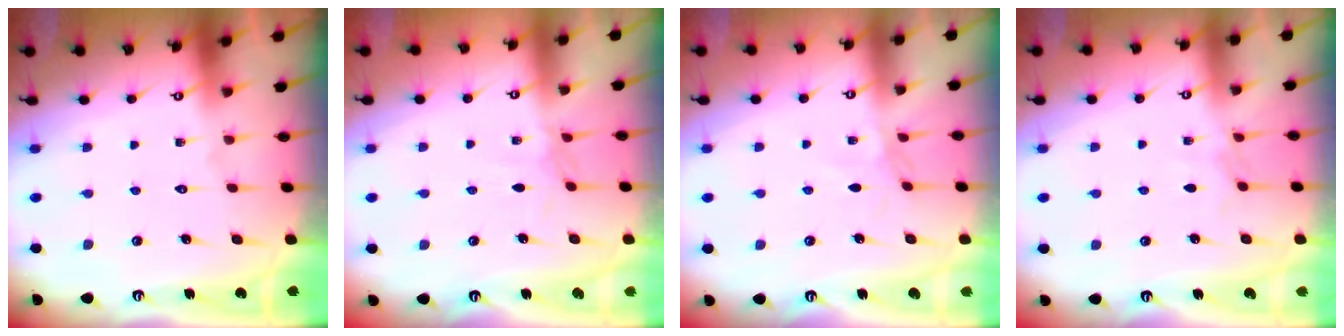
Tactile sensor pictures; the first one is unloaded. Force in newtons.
{"total": 2.3, "press": 2.2, "slide": 0.4}
{"total": 1.4, "press": 1.3, "slide": 0.3}
{"total": 2.8, "press": 2.8, "slide": 0.5}